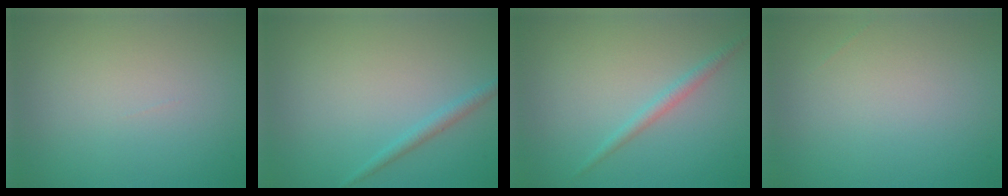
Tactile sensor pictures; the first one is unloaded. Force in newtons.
{"total": 1.3, "press": 1.3, "slide": 0.1}
{"total": 1.4, "press": 1.4, "slide": 0.1}
{"total": 0.0}